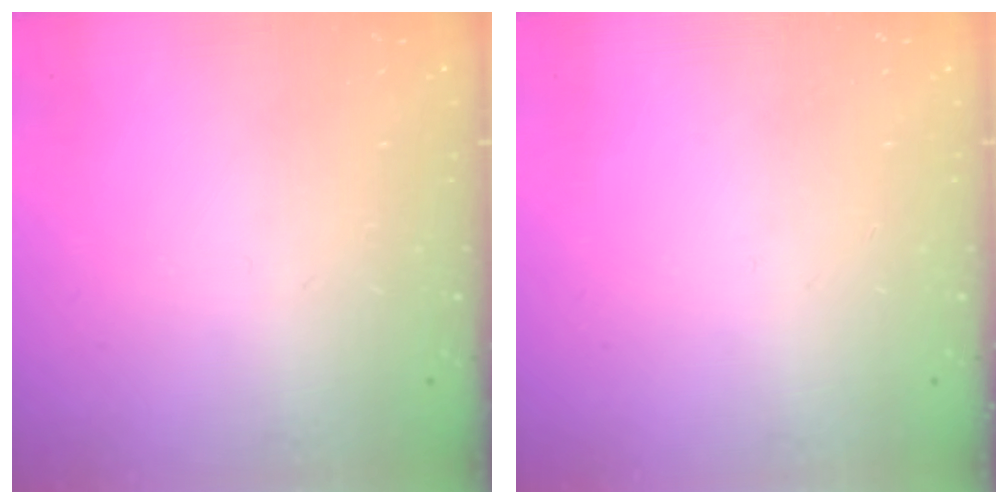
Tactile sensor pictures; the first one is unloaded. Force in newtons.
{"total": 0.0}